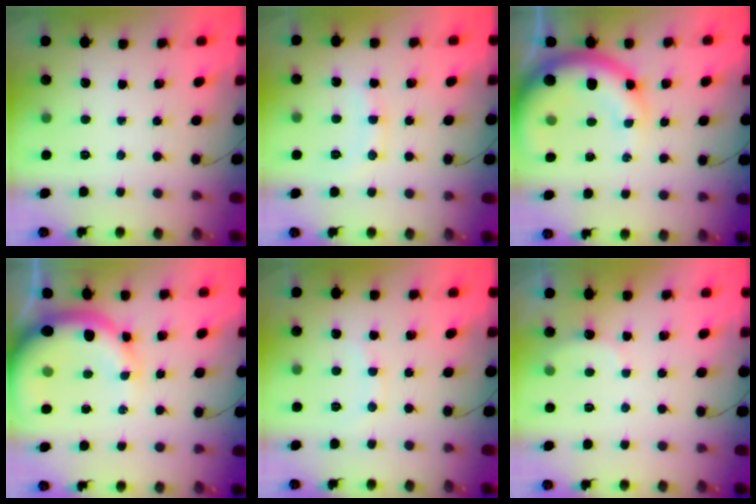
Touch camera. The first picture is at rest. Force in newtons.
{"total": 7.3, "press": 7.2, "slide": 0.9}
{"total": 12.8, "press": 12.5, "slide": 2.7}
{"total": 11.6, "press": 11.4, "slide": 2.2}
{"total": 4.2, "press": 4.1, "slide": 1.0}
{"total": 4.0, "press": 3.9, "slide": 0.9}